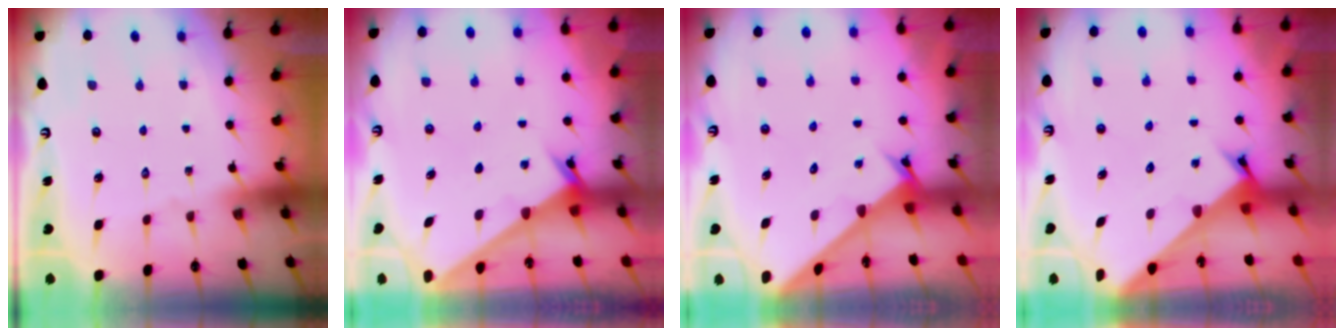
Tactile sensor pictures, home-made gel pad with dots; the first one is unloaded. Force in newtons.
{"total": 2.4, "press": 2.4, "slide": 0.2}
{"total": 2.4, "press": 2.4, "slide": 0.2}
{"total": 2.7, "press": 2.6, "slide": 0.3}